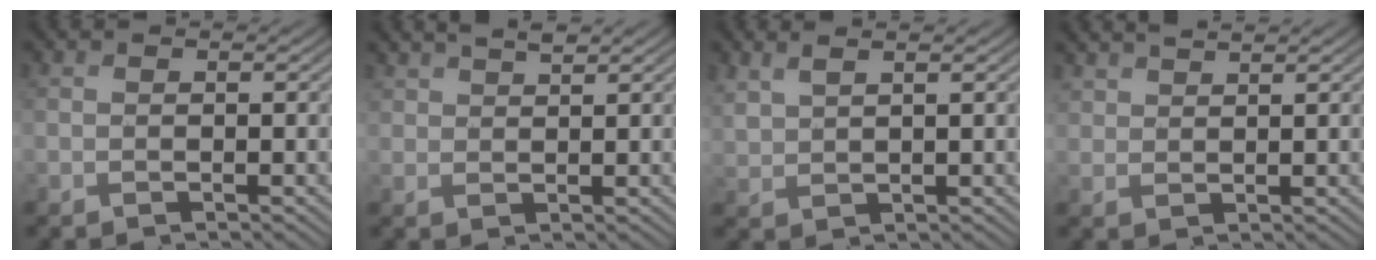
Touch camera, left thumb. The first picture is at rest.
{"total": 2.6, "force": [2.2, 0.8, 1.1], "torque": [-0.024, 0.006, 0.048]}
{"total": 2.8, "force": [2.2, 0.7, 1.6], "torque": [-0.045, 0.004, 0.051]}
{"total": 3.0, "force": [2.7, 0.7, 0.9], "torque": [-0.022, 0.007, 0.061]}